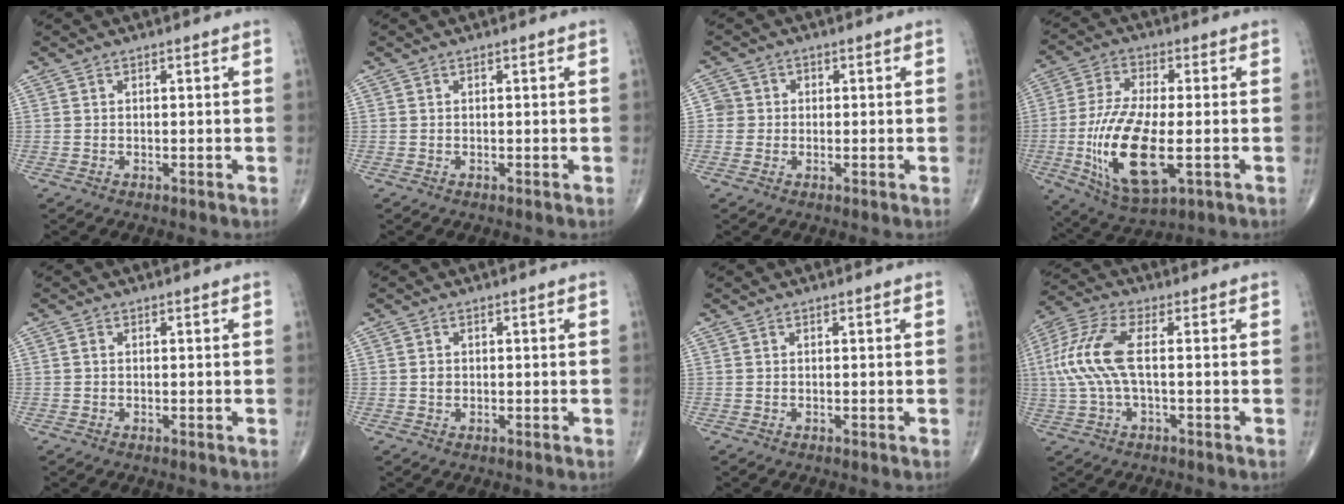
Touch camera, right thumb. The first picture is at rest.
{"total": 0.0}
{"total": 2.8, "force": [-0.3, 2.8, 0.3], "torque": [0.019, 0.010, -0.012]}
{"total": 17.0, "force": [-3.4, 6.6, 15.3], "torque": [-0.308, -0.009, -0.052]}
{"total": 0.5, "force": [0.0, 0.4, 0.3], "torque": [-0.004, 0.001, -0.003]}
{"total": 1.2, "force": [-0.1, 1.0, 0.7], "torque": [-0.010, 0.002, -0.003]}
{"total": 0.0}
{"total": 10.8, "force": [0.4, 4.0, 10.0], "torque": [-0.252, 0.024, 0.003]}